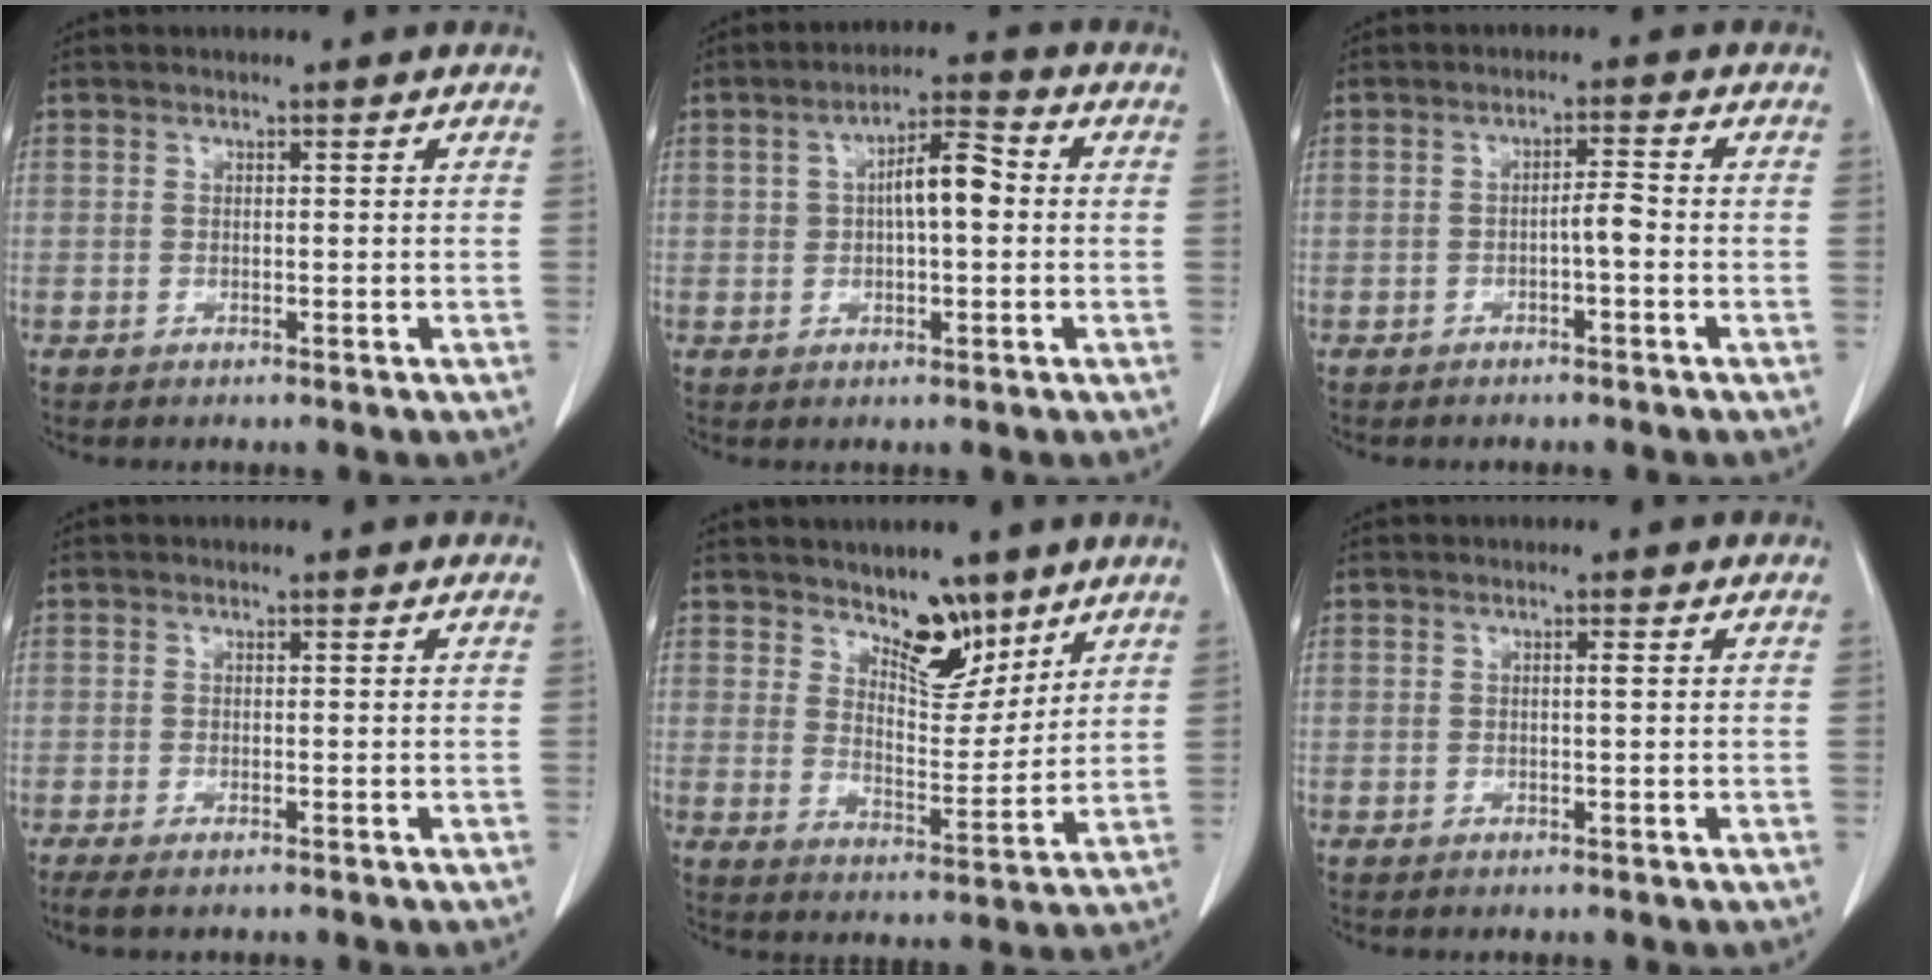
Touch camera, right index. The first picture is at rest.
{"total": 6.6, "force": [0.6, 2.1, 6.2], "torque": [-0.105, 0.022, 0.009]}
{"total": 2.4, "force": [-0.8, 0.3, 2.2], "torque": [-0.033, 0.004, -0.015]}
{"total": 2.6, "force": [-2.0, 0.7, 1.4], "torque": [-0.024, -0.007, -0.028]}
{"total": 7.9, "force": [5.7, 3.4, 4.2], "torque": [-0.058, -0.011, 0.098]}
{"total": 0.7, "force": [0.1, 0.0, 0.7], "torque": [-0.011, 0.002, 0.002]}